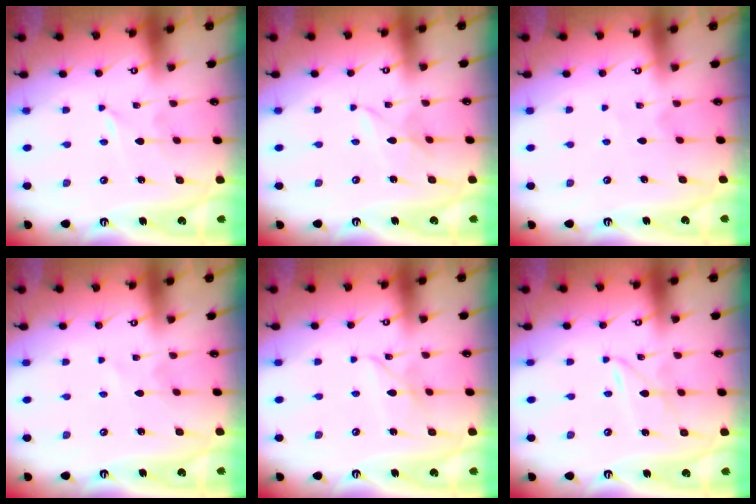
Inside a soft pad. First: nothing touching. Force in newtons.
{"total": 2.2, "press": 2.2, "slide": 0.3}
{"total": 2.8, "press": 2.7, "slide": 0.3}
{"total": 1.2, "press": 1.2, "slide": 0.2}
{"total": 4.6, "press": 4.5, "slide": 0.4}
{"total": 2.3, "press": 2.3, "slide": 0.3}